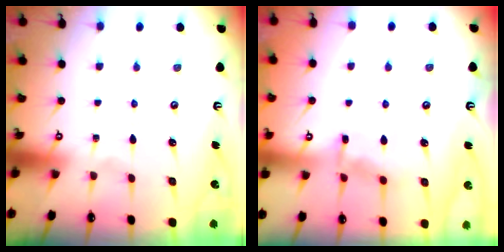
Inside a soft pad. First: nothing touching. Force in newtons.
{"total": 7.0, "press": 6.9, "slide": 0.7}